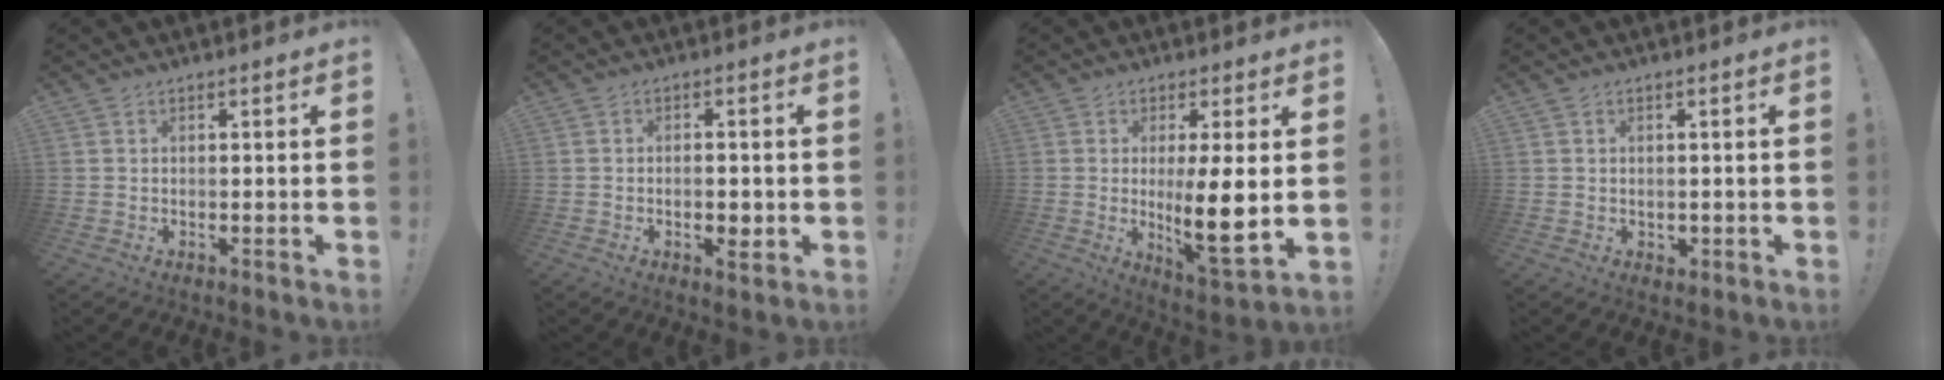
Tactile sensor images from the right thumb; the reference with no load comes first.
{"total": 3.9, "force": [-1.1, 1.9, 3.2], "torque": [-0.035, 0.003, -0.020]}
{"total": 12.4, "force": [0.4, 2.8, 12.0], "torque": [-0.191, -0.023, 0.005]}
{"total": 1.4, "force": [0.3, 1.3, 0.2], "torque": [0.000, 0.000, 0.006]}